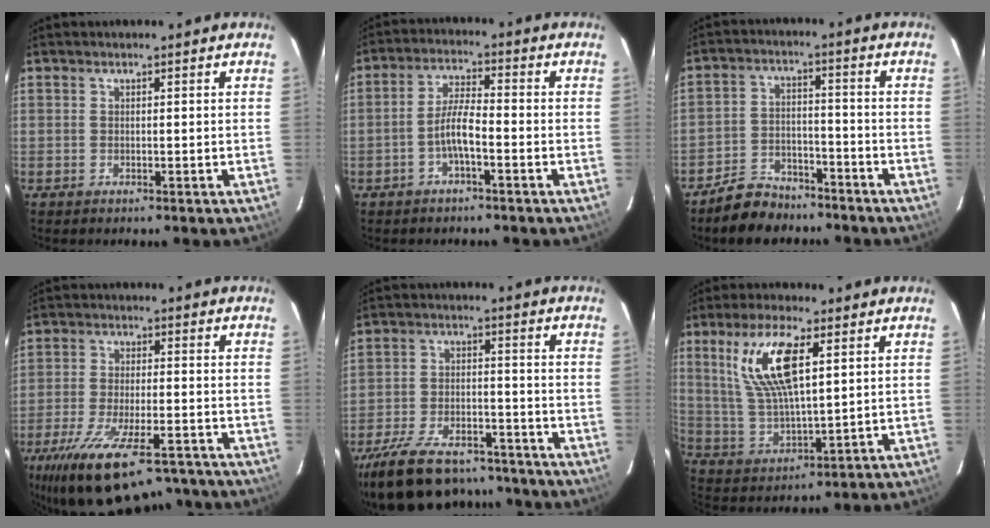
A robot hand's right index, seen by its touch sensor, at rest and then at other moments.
{"total": 4.9, "force": [-2.3, 0.9, 4.3], "torque": [-0.089, 0.009, -0.043]}
{"total": 8.7, "force": [-7.1, 4.3, 2.4], "torque": [-0.068, 0.014, -0.111]}
{"total": 21.4, "force": [-15.4, 7.4, 12.9], "torque": [-0.253, -0.048, -0.236]}
{"total": 22.1, "force": [-17.9, 8.7, 9.6], "torque": [-0.212, -0.005, -0.268]}
{"total": 13.5, "force": [5.4, 4.4, 11.6], "torque": [-0.227, 0.004, 0.116]}